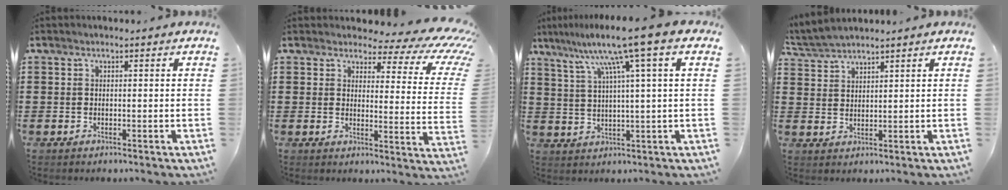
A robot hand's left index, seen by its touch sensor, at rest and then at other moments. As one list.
[{"total": 5.0, "force": [3.6, 1.6, 3.1], "torque": [-0.063, -0.022, 0.056]}, {"total": 9.9, "force": [5.5, -1.0, 8.2], "torque": [-0.174, -0.015, 0.084]}, {"total": 2.9, "force": [2.8, 0.1, 0.5], "torque": [-0.021, -0.005, 0.052]}]